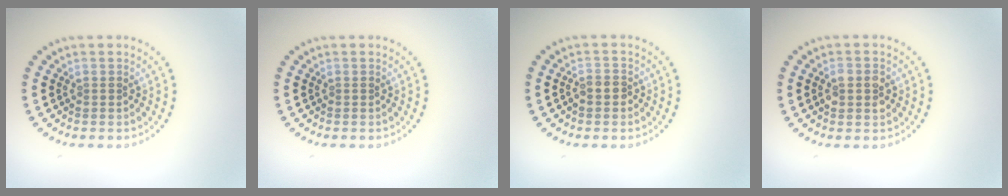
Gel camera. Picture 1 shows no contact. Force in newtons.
{"total": 0.0}
{"total": 1.6, "press": 1.5, "slide": 0.7}
{"total": 2.4, "press": 2.4, "slide": 0.2}